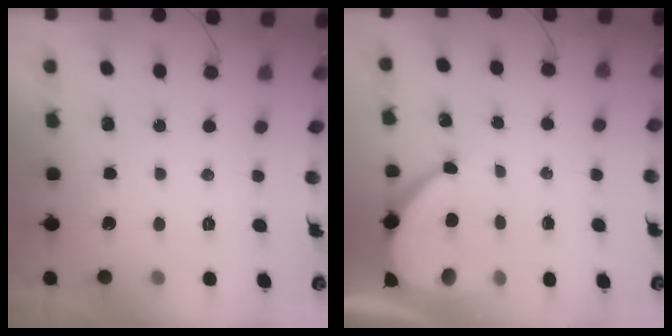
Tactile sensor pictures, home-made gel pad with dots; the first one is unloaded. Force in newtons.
{"total": 8.1, "press": 8.0, "slide": 0.9}